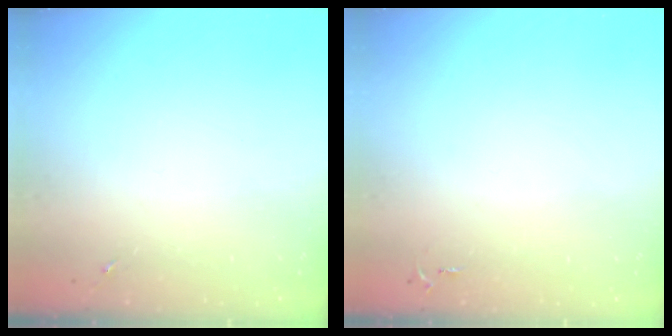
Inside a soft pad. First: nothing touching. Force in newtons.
{"total": 2.6, "press": 2.6, "slide": 0.4}